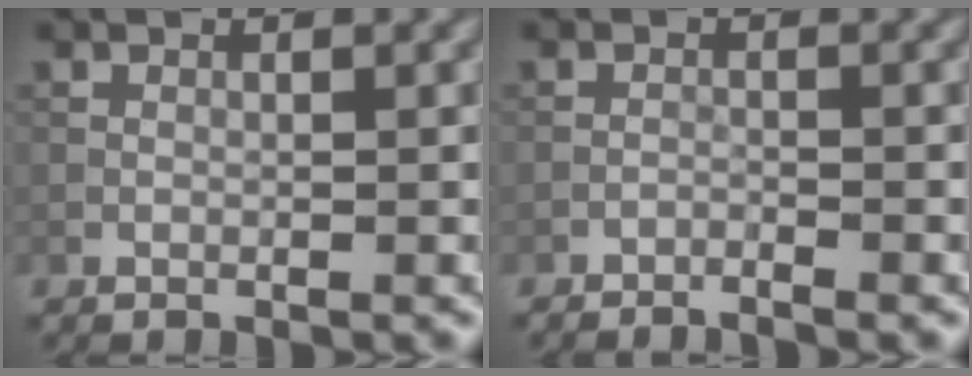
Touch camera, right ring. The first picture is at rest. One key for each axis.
{"total": 1.3, "fx": -1.2, "fy": -0.1, "fz": 0.2, "tx": -0.009, "ty": 0.000, "tz": -0.026}